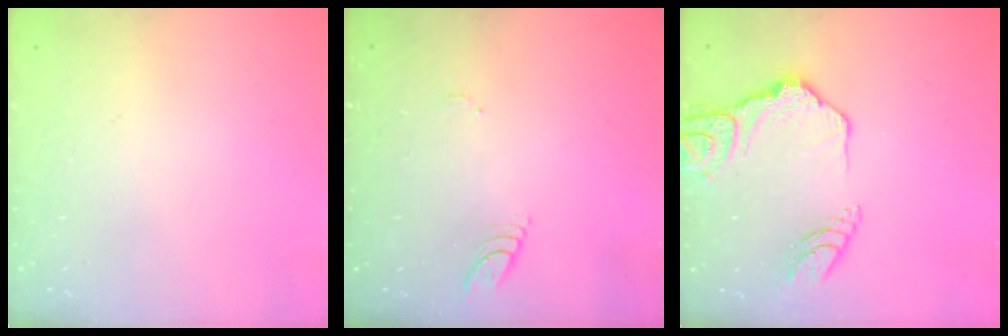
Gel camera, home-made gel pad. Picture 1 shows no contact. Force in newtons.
{"total": 5.8, "press": 5.7, "slide": 0.5}
{"total": 15.8, "press": 15.8, "slide": 1.3}